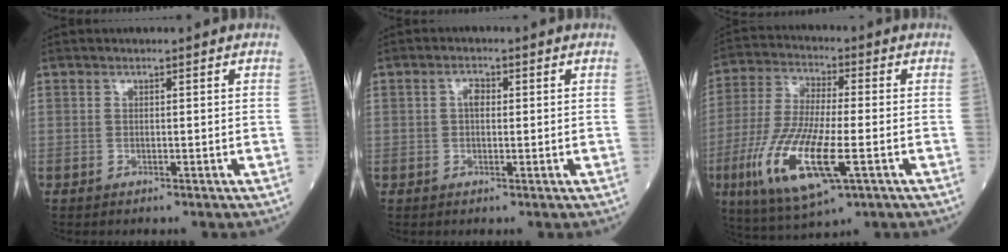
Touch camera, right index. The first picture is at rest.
{"total": 1.9, "force": [0.3, 1.1, 1.5], "torque": [-0.027, 0.006, 0.002]}
{"total": 15.4, "force": [-4.9, 3.2, 14.2], "torque": [-0.304, -0.027, -0.086]}